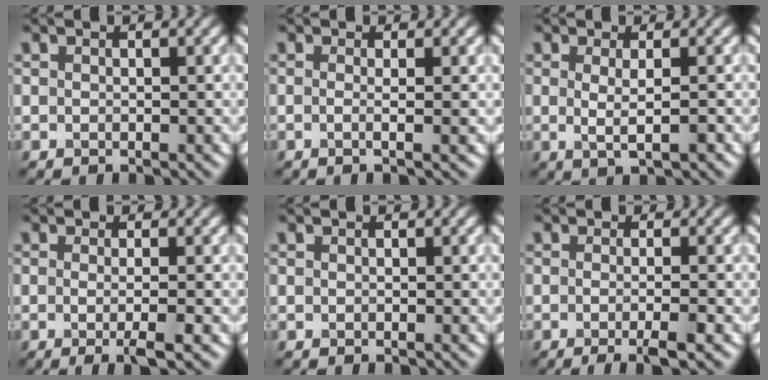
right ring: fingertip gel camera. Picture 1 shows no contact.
{"total": 2.4, "force": [0.1, 0.9, 2.2], "torque": [-0.022, -0.004, -0.022]}
{"total": 2.3, "force": [0.0, 0.5, 2.2], "torque": [-0.039, -0.005, 0.001]}
{"total": 3.3, "force": [-0.5, 0.8, 3.1], "torque": [-0.044, -0.008, -0.010]}
{"total": 0.0}
{"total": 3.6, "force": [-1.1, 0.9, 3.3], "torque": [-0.046, -0.010, -0.020]}